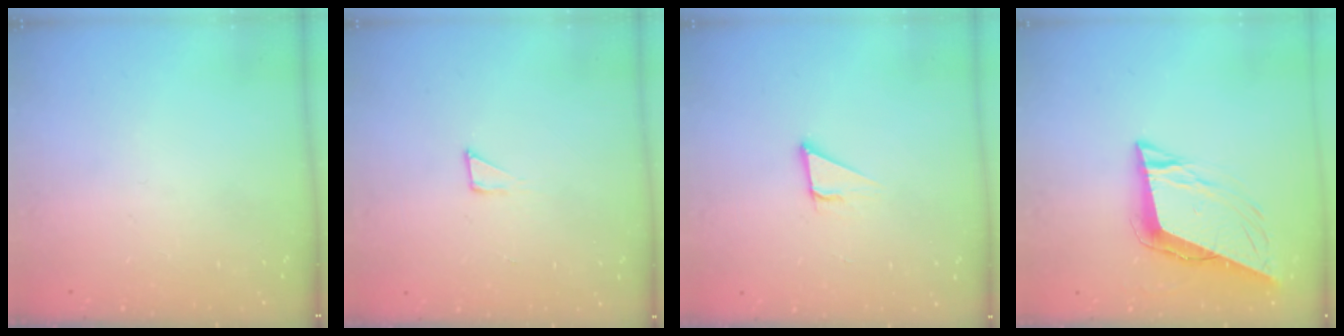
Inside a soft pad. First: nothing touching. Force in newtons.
{"total": 3.3, "press": 3.3, "slide": 0.3}
{"total": 2.8, "press": 2.8, "slide": 0.2}
{"total": 10.9, "press": 10.3, "slide": 3.4}